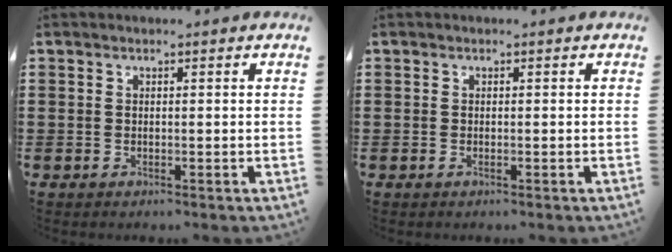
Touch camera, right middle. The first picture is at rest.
{"total": 0.0}